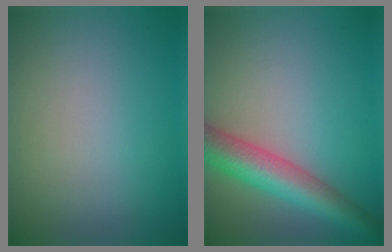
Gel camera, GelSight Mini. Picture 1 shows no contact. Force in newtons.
{"total": 6.2, "press": 6.2, "slide": 0.2}